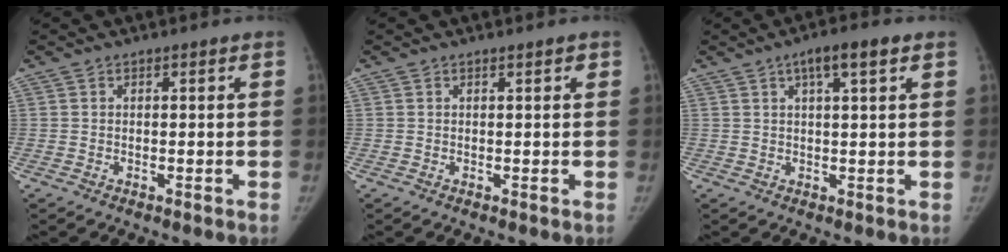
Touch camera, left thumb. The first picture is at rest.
{"total": 0.5, "force": [0.3, 0.2, 0.4], "torque": [-0.001, 0.001, 0.002]}
{"total": 5.3, "force": [2.6, 1.2, 4.4], "torque": [-0.067, 0.005, 0.040]}